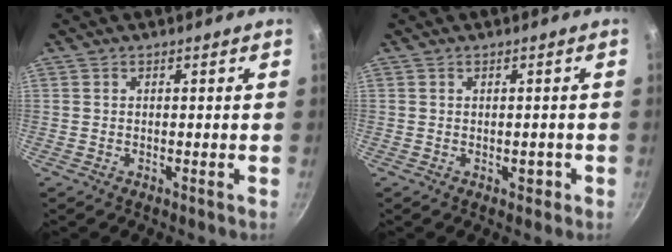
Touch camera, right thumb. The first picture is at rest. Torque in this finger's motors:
{"motor_torque": [2.63, 2.38, 1.06, -0.86, 0.40]}